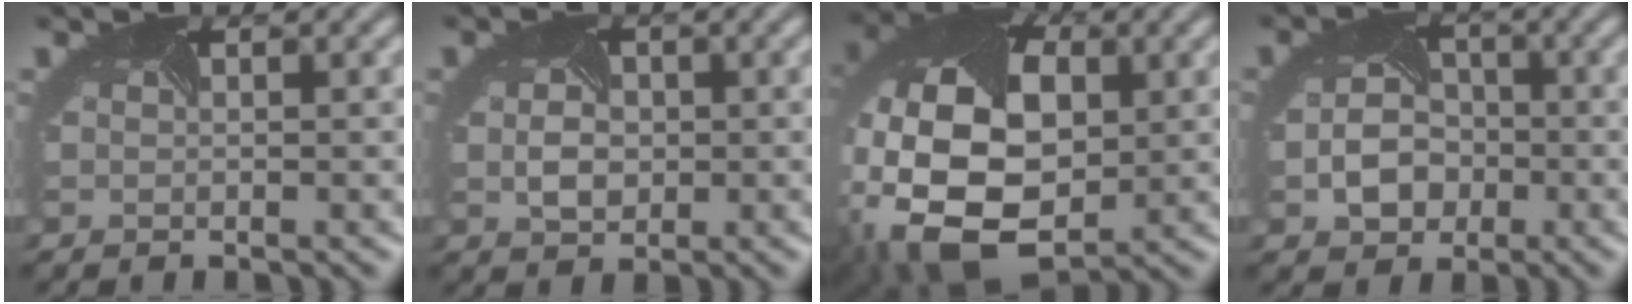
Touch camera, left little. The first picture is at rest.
{"total": 2.9, "force": [0.0, 2.1, 2.0], "torque": [-0.042, -0.003, 0.004]}
{"total": 16.3, "force": [-1.4, 11.0, 12.0], "torque": [-0.235, -0.017, -0.016]}
{"total": 4.3, "force": [-1.3, 3.3, 2.4], "torque": [-0.045, -0.007, -0.019]}